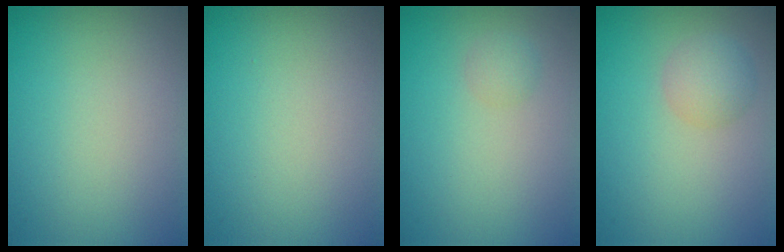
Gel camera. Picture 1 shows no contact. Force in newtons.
{"total": 0.0}
{"total": 1.0, "press": 1.0, "slide": 0.0}
{"total": 2.1, "press": 2.1, "slide": 0.1}